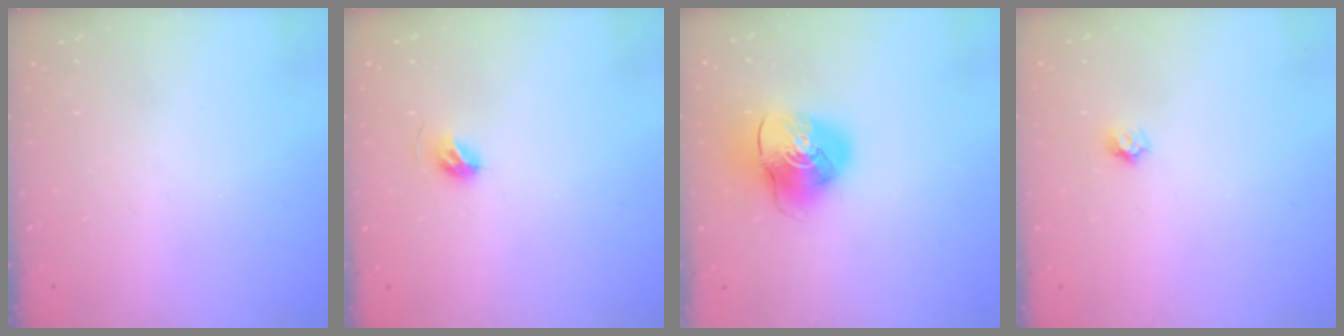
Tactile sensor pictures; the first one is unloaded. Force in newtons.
{"total": 5.4, "press": 5.2, "slide": 1.2}
{"total": 12.6, "press": 12.5, "slide": 1.6}
{"total": 3.7, "press": 3.6, "slide": 0.2}